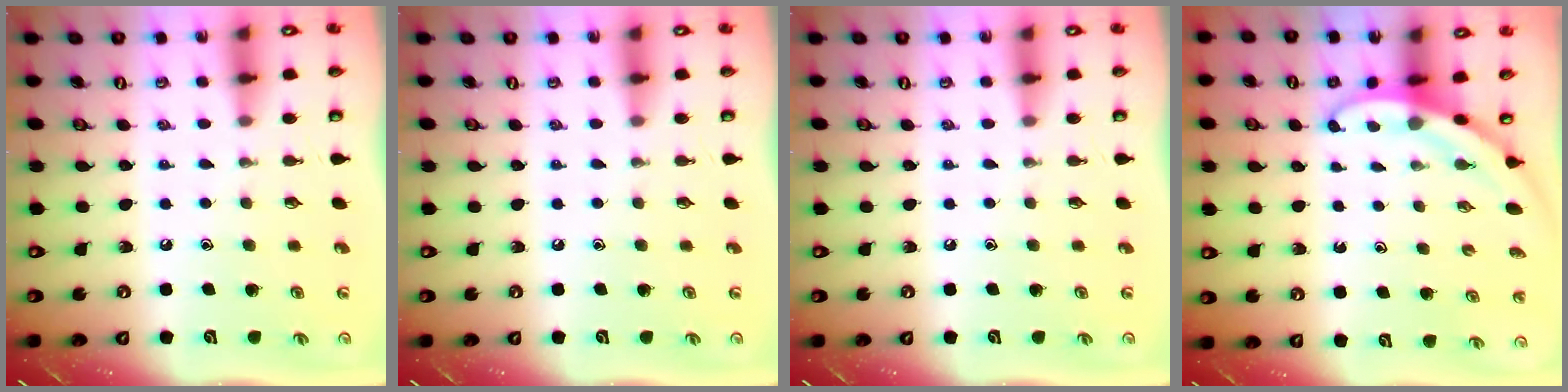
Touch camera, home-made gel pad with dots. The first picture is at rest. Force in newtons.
{"total": 0.0}
{"total": 0.0}
{"total": 3.4, "press": 3.4, "slide": 0.1}